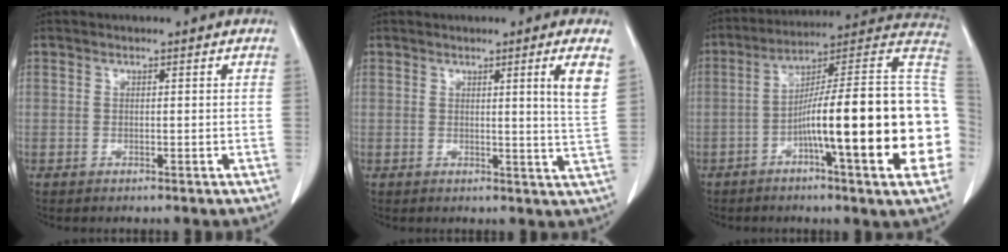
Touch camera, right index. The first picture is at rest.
{"total": 4.8, "force": [2.0, -1.2, 4.2], "torque": [-0.058, -0.018, 0.025]}
{"total": 24.8, "force": [-4.6, 1.5, 24.4], "torque": [-0.258, 0.022, -0.077]}